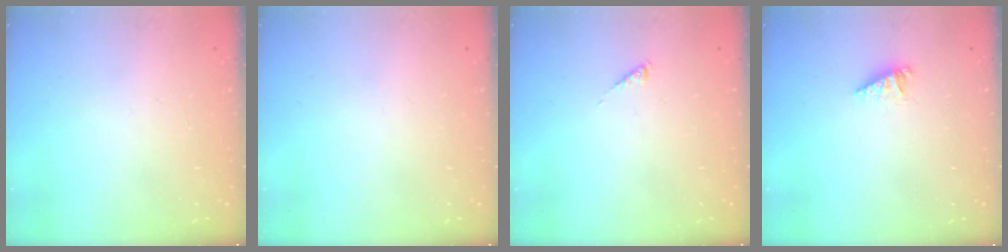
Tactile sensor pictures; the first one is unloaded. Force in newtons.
{"total": 0.0}
{"total": 0.0}
{"total": 1.7, "press": 1.7, "slide": 0.2}